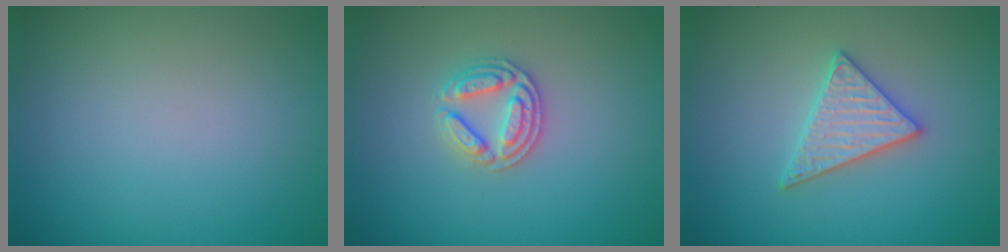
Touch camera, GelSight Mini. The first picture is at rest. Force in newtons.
{"total": 2.8, "press": 2.7, "slide": 0.7}
{"total": 2.9, "press": 2.8, "slide": 0.5}